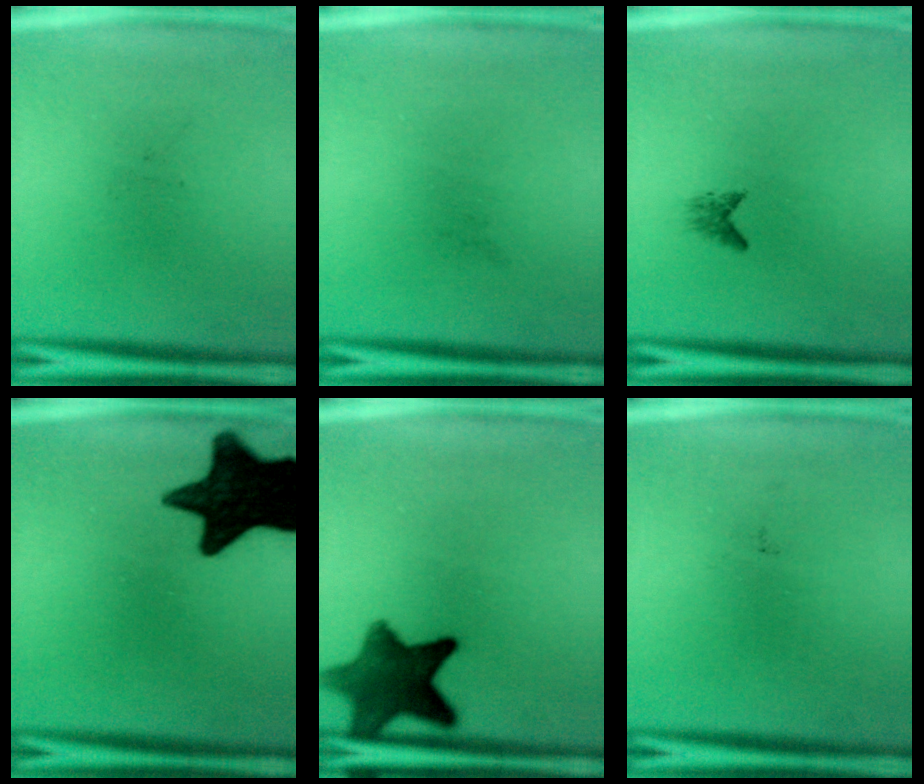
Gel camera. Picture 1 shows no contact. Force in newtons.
{"total": 0.0}
{"total": 1.1}
{"total": 16.3}
{"total": 10.7}
{"total": 0.0}